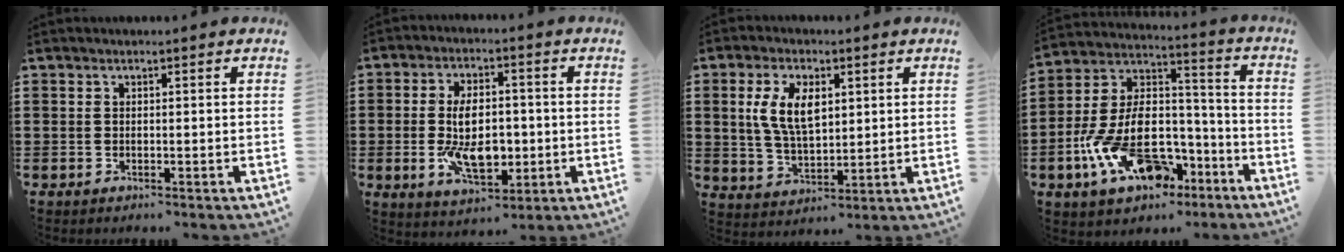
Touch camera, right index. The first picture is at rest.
{"total": 9.9, "force": [-1.3, 5.3, 8.2], "torque": [-0.159, -0.002, -0.029]}
{"total": 7.8, "force": [2.1, 4.1, 6.2], "torque": [-0.147, 0.007, 0.033]}
{"total": 13.3, "force": [-5.9, 7.9, 8.9], "torque": [-0.200, 0.008, -0.103]}